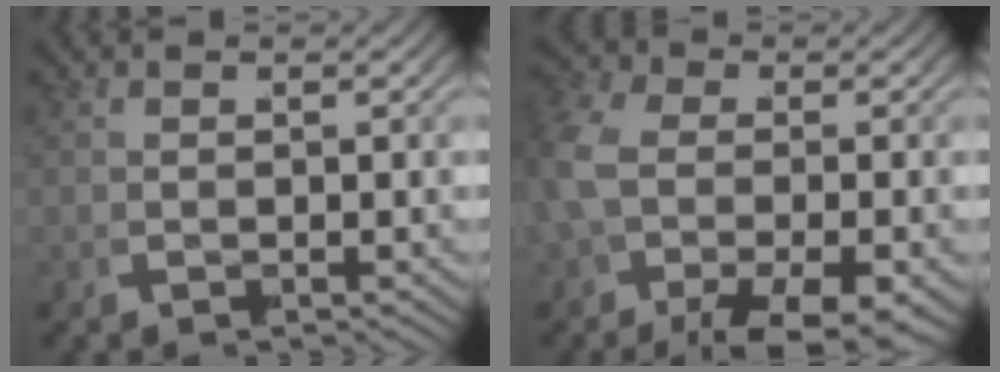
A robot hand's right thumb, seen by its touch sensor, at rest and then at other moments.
{"total": 5.8, "force": [-2.3, 3.1, 4.3], "torque": [-0.095, -0.023, -0.027]}